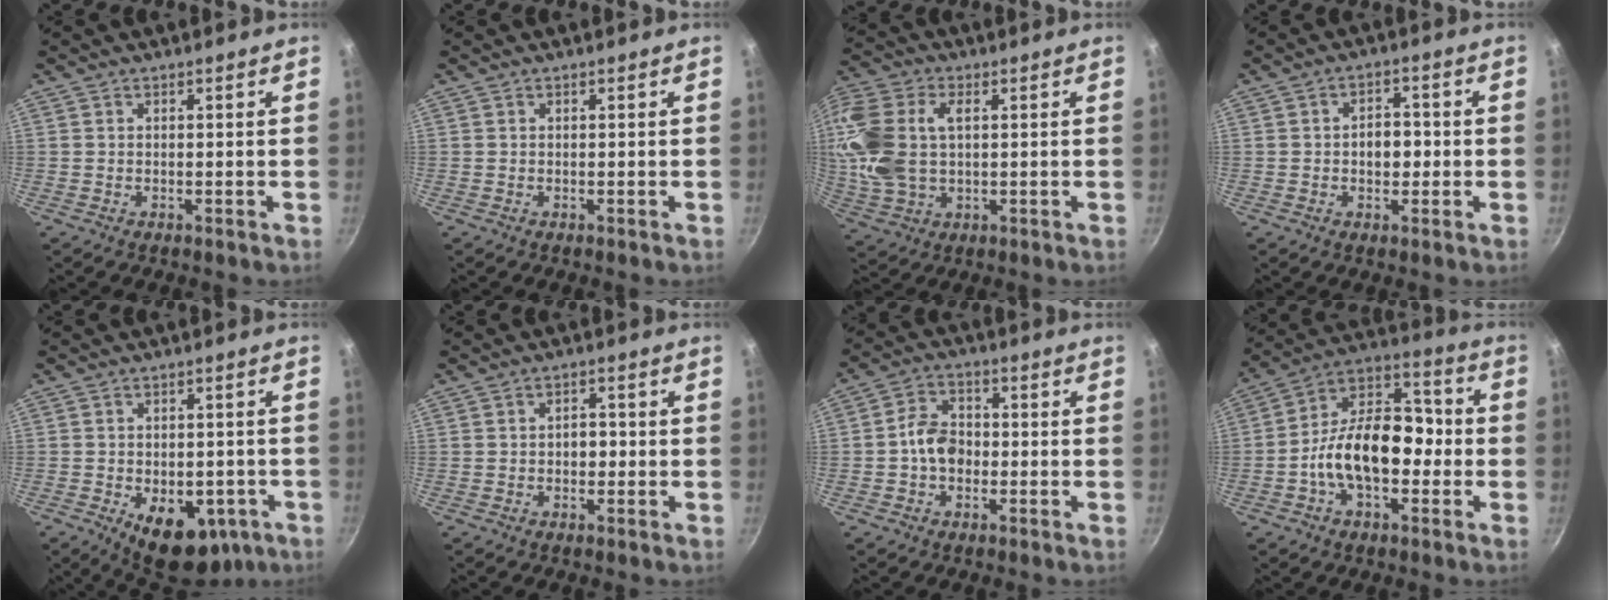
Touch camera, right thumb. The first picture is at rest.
{"total": 0.0}
{"total": 18.8, "force": [2.5, 11.8, 14.5], "torque": [-0.363, 0.008, 0.048]}
{"total": 5.0, "force": [-0.4, 3.3, 3.7], "torque": [-0.036, 0.011, -0.009]}
{"total": 13.8, "force": [-6.2, 8.0, 9.5], "torque": [-0.120, 0.011, -0.073]}
{"total": 2.9, "force": [-0.4, 2.0, 2.1], "torque": [-0.015, 0.009, -0.010]}
{"total": 6.8, "force": [-1.1, 5.0, 4.5], "torque": [-0.063, 0.022, -0.031]}
{"total": 17.8, "force": [-2.8, 10.5, 14.1], "torque": [-0.223, 0.046, -0.055]}